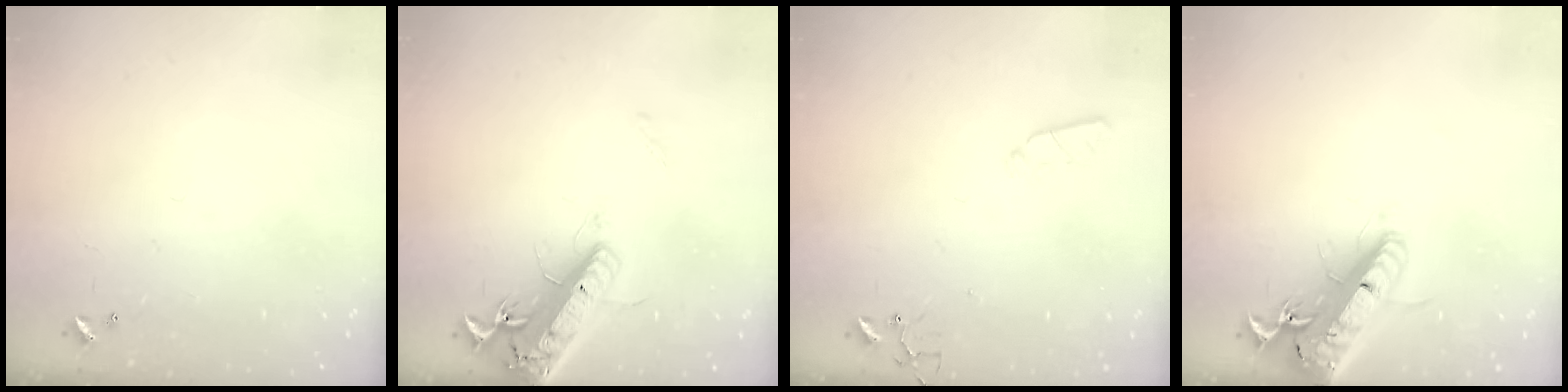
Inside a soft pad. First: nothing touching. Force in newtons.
{"total": 18.1, "press": 17.7, "slide": 3.9}
{"total": 3.6, "press": 3.5, "slide": 0.6}
{"total": 23.1, "press": 22.6, "slide": 5.0}